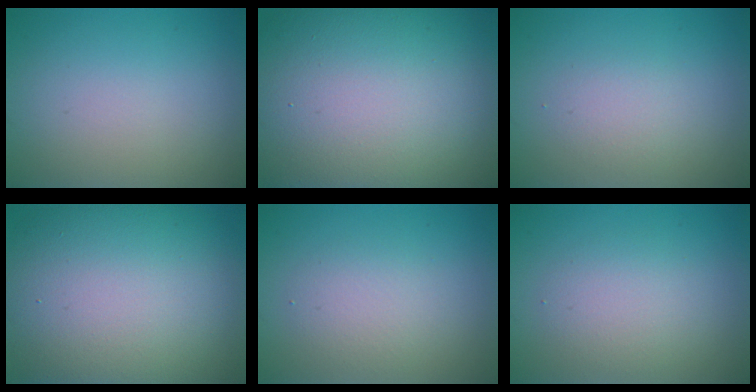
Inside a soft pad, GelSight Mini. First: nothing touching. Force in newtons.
{"total": 20.6, "press": 20.5, "slide": 1.3}
{"total": 1.6, "press": 1.6, "slide": 0.2}
{"total": 15.8, "press": 15.8, "slide": 0.9}
{"total": 2.3, "press": 2.3, "slide": 0.0}
{"total": 2.6, "press": 2.6, "slide": 0.2}